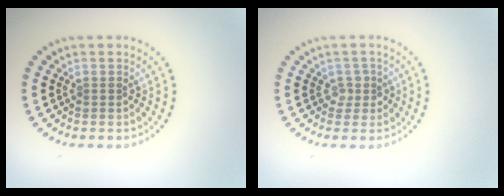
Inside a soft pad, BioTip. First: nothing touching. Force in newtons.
{"total": 1.3, "press": 1.1, "slide": 0.8}